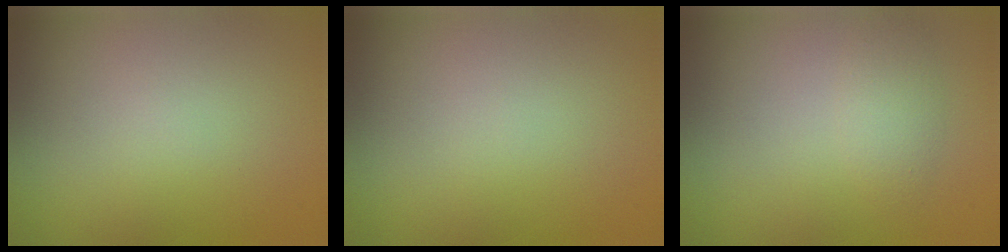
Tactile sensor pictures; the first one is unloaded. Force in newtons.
{"total": 0.0}
{"total": 1.6, "press": 1.6, "slide": 0.1}